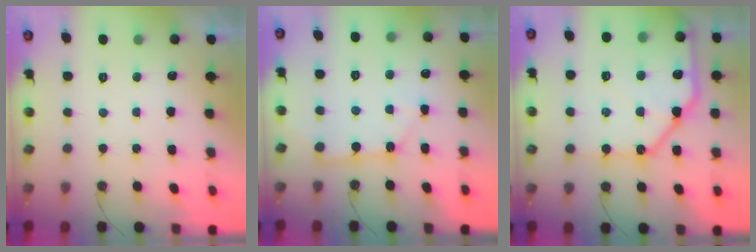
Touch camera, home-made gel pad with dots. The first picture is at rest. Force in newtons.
{"total": 4.4, "press": 4.4, "slide": 0.4}
{"total": 24.5, "press": 24.2, "slide": 3.3}